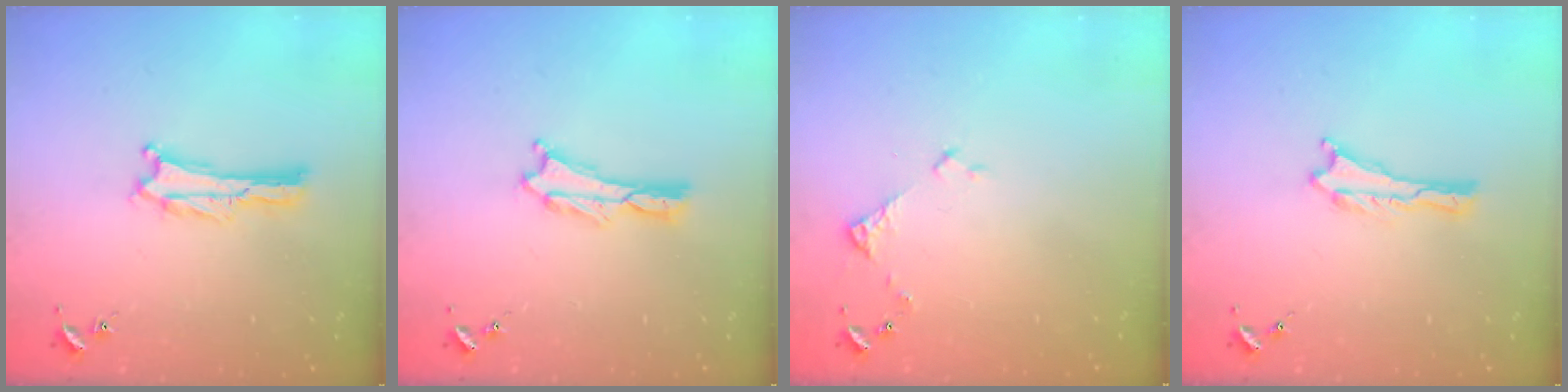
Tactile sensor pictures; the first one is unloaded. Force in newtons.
{"total": 0.8, "press": 0.7, "slide": 0.2}
{"total": 3.5, "press": 3.5, "slide": 0.4}
{"total": 0.0}